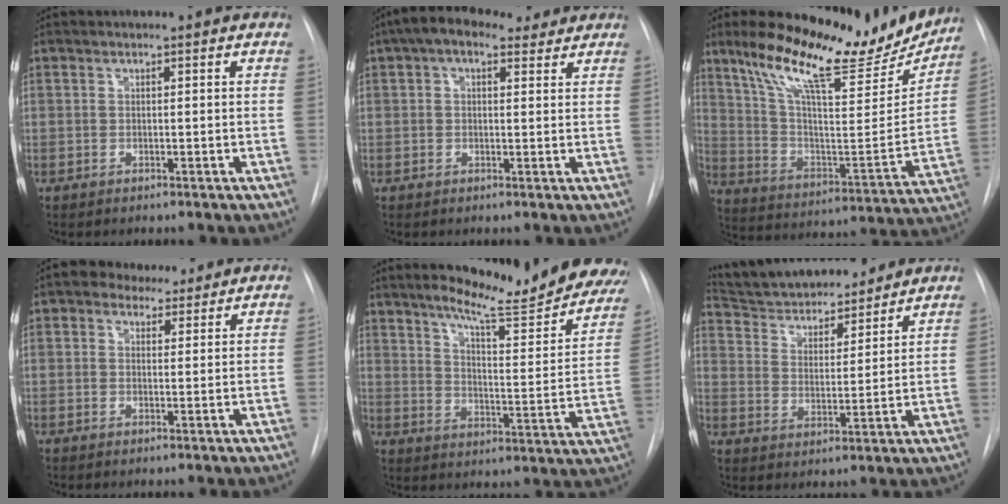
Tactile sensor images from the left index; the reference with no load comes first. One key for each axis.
{"total": 7.1, "fx": 4.8, "fy": 3.4, "fz": 4.0, "tx": -0.069, "ty": 0.043, "tz": 0.074}
{"total": 23.5, "fx": 18.8, "fy": 5.7, "fz": 12.9, "tx": -0.212, "ty": -0.013, "tz": 0.286}
{"total": 5.2, "fx": 4.0, "fy": 2.8, "fz": 1.8, "tx": -0.027, "ty": 0.019, "tz": 0.063}
{"total": 22.6, "fx": 19.9, "fy": 2.4, "fz": 10.4, "tx": -0.143, "ty": -0.076, "tz": 0.250}
{"total": 17.3, "fx": 15.8, "fy": 4.1, "fz": 5.6, "tx": -0.089, "ty": 0.013, "tz": 0.253}